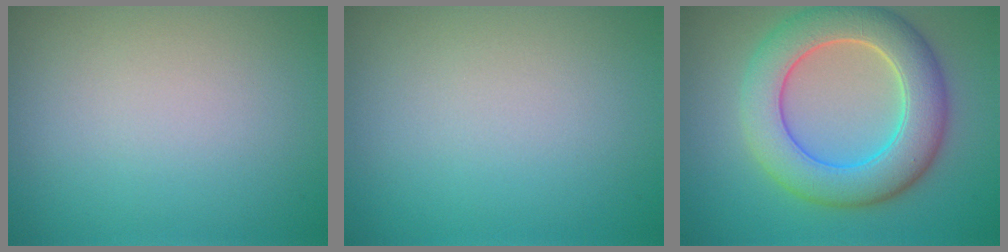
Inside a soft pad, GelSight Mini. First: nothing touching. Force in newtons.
{"total": 0.0}
{"total": 7.9, "press": 7.9, "slide": 0.6}